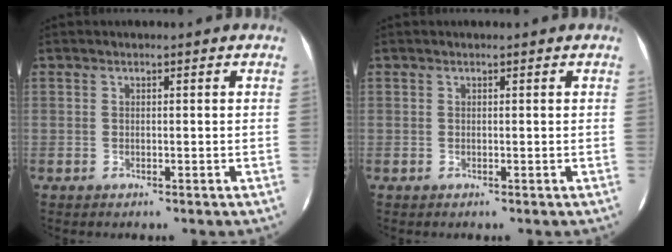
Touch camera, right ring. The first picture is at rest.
{"total": 0.0}